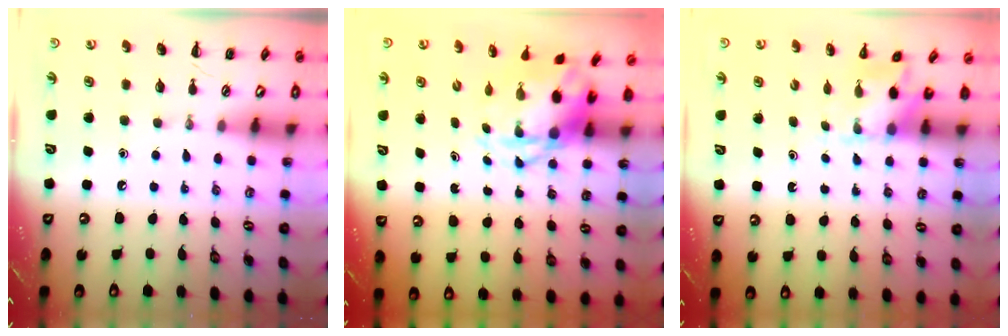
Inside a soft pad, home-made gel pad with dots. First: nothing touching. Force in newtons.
{"total": 4.3, "press": 4.1, "slide": 1.1}
{"total": 2.5, "press": 2.5, "slide": 0.5}